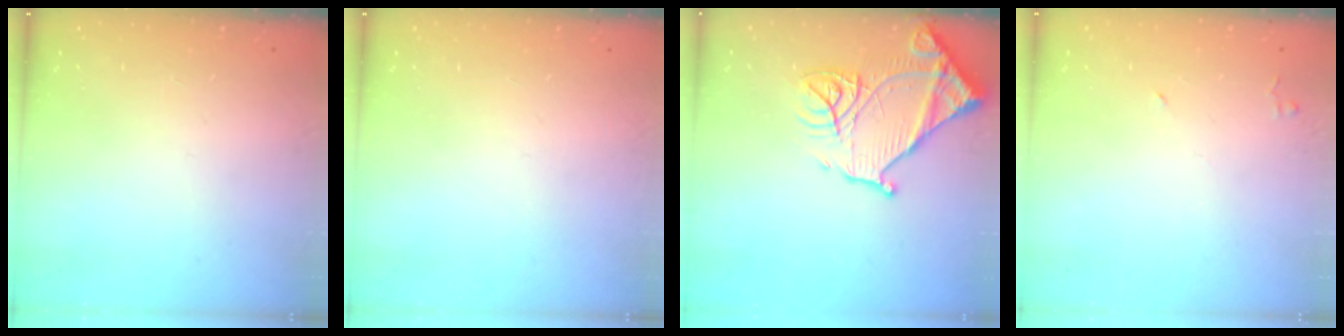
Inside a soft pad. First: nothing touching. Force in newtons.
{"total": 0.0}
{"total": 17.7, "press": 17.7, "slide": 1.5}
{"total": 4.0, "press": 3.9, "slide": 0.7}